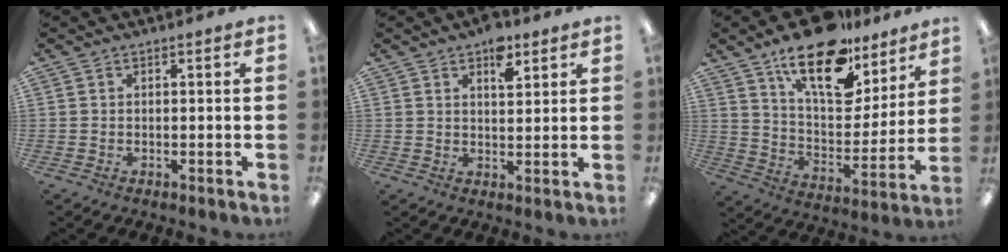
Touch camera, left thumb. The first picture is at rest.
{"total": 5.9, "force": [3.9, 2.8, 3.5], "torque": [-0.029, -0.023, 0.060]}
{"total": 19.9, "force": [13.9, 8.7, 11.3], "torque": [-0.183, -0.085, 0.241]}